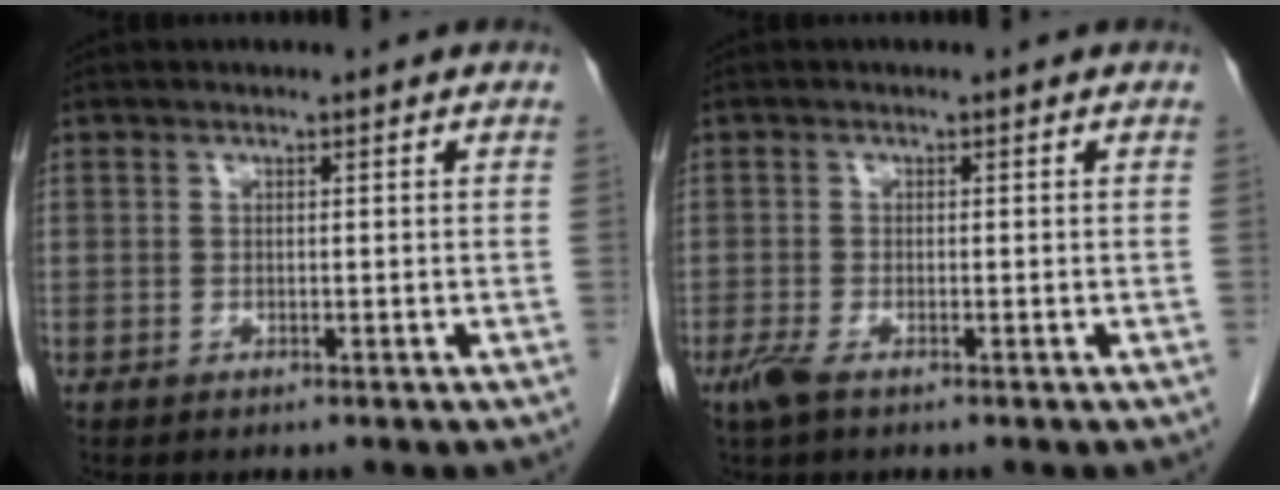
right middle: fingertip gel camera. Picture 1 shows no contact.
{"total": 2.3, "force": [-1.5, 0.5, 1.7], "torque": [-0.044, -0.007, -0.031]}